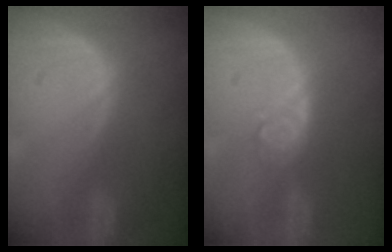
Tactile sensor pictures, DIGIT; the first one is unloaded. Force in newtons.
{"total": 4.0, "press": 3.6, "slide": 1.6}